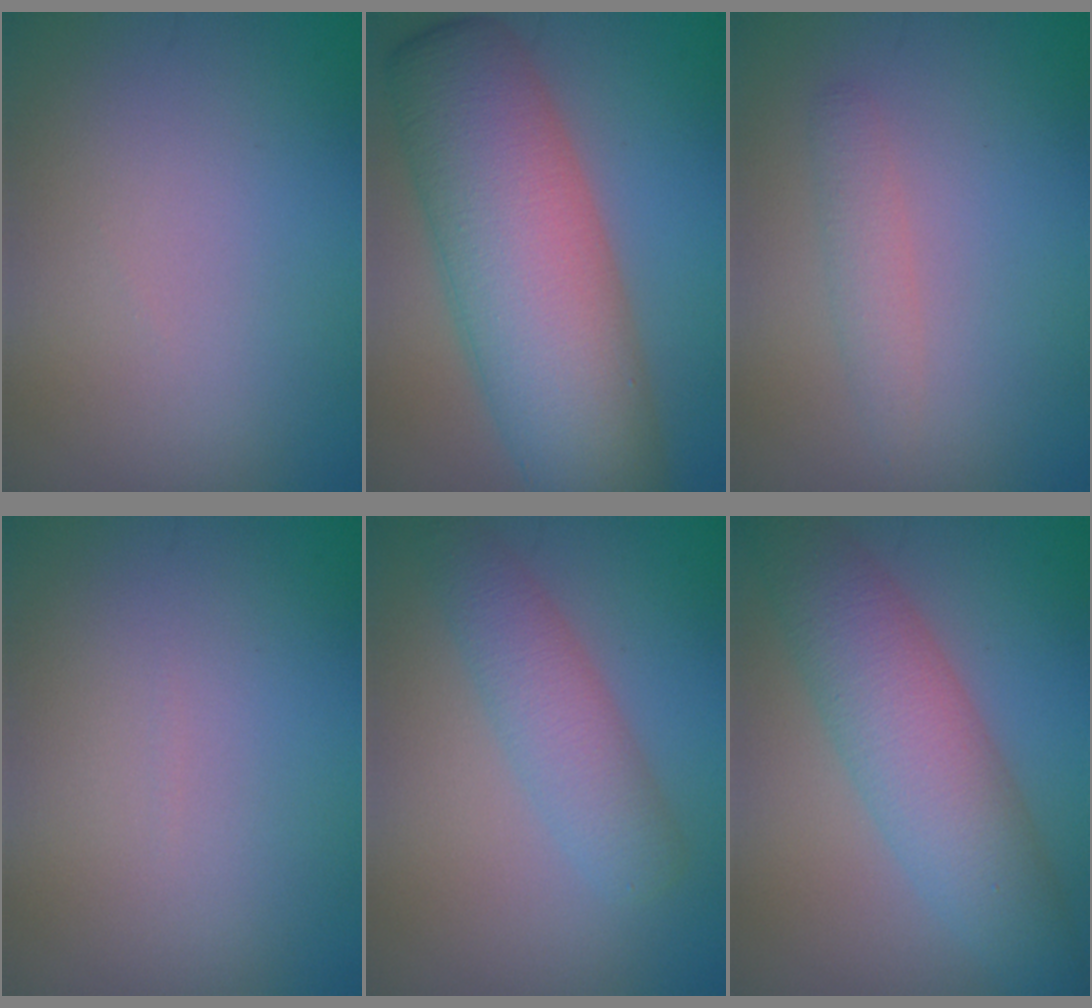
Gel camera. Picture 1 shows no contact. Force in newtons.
{"total": 12.3, "press": 12.3, "slide": 0.4}
{"total": 1.6, "press": 1.6, "slide": 0.0}
{"total": 0.0}
{"total": 3.8, "press": 3.8, "slide": 0.3}
{"total": 7.1, "press": 7.1, "slide": 0.4}